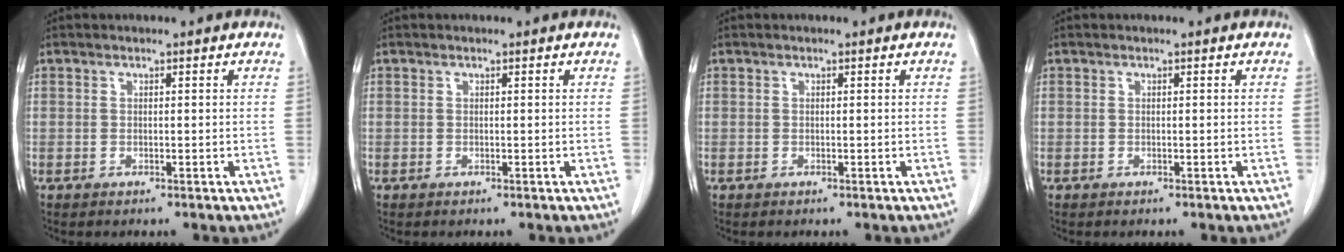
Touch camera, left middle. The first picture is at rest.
{"total": 0.0}
{"total": 0.0}
{"total": 0.0}